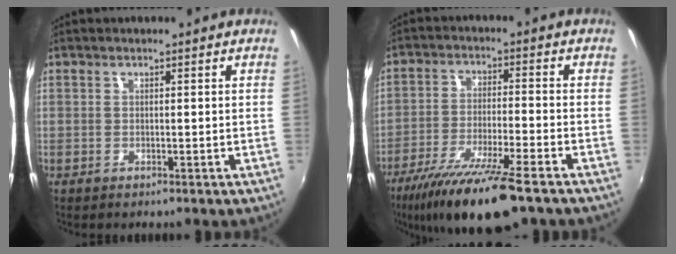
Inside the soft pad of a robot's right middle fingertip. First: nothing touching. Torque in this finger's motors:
{"motor_torque": [1.08, -1.06, 0.35, 0.16]}